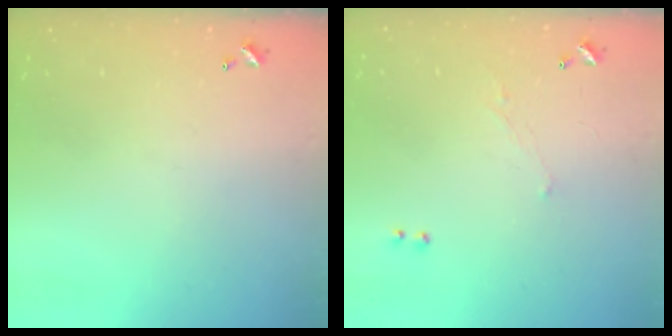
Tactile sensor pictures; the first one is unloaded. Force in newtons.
{"total": 1.2, "press": 0.8, "slide": 0.9}